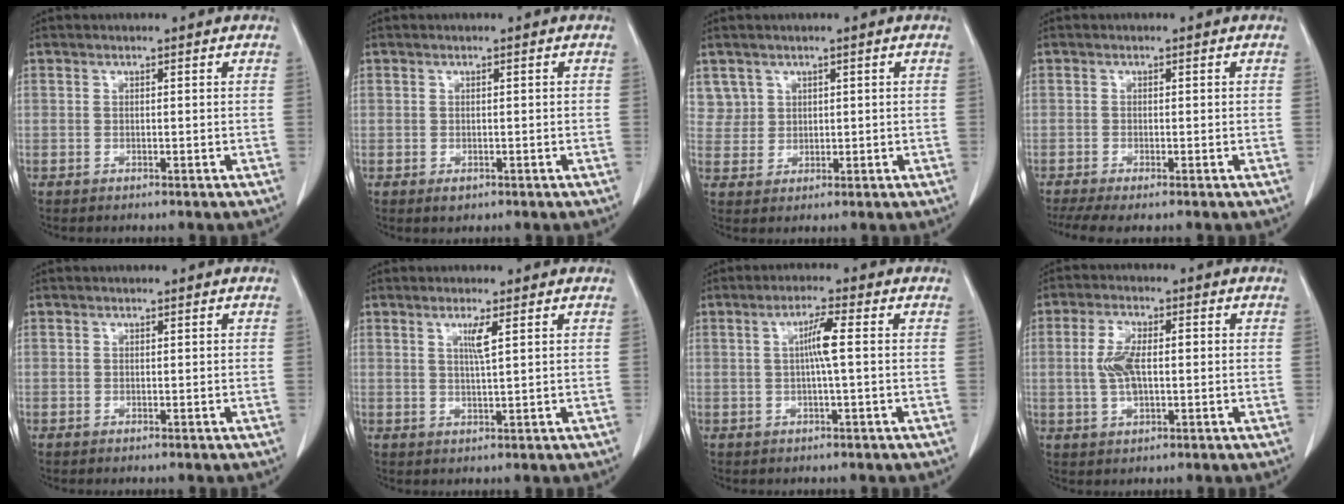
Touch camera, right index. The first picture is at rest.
{"total": 1.2, "force": [-0.6, 0.9, 0.7], "torque": [-0.007, 0.001, -0.002]}
{"total": 3.5, "force": [2.0, 2.9, -0.4], "torque": [0.028, 0.007, 0.038]}
{"total": 4.5, "force": [-3.3, 0.7, 2.9], "torque": [-0.055, -0.008, -0.056]}
{"total": 0.0}
{"total": 2.7, "force": [1.2, -0.3, 2.5], "torque": [-0.050, -0.005, 0.022]}
{"total": 4.0, "force": [0.3, -0.3, 4.0], "torque": [-0.073, 0.004, 0.006]}
{"total": 6.1, "force": [0.1, 2.5, 5.6], "torque": [-0.120, 0.014, 0.004]}